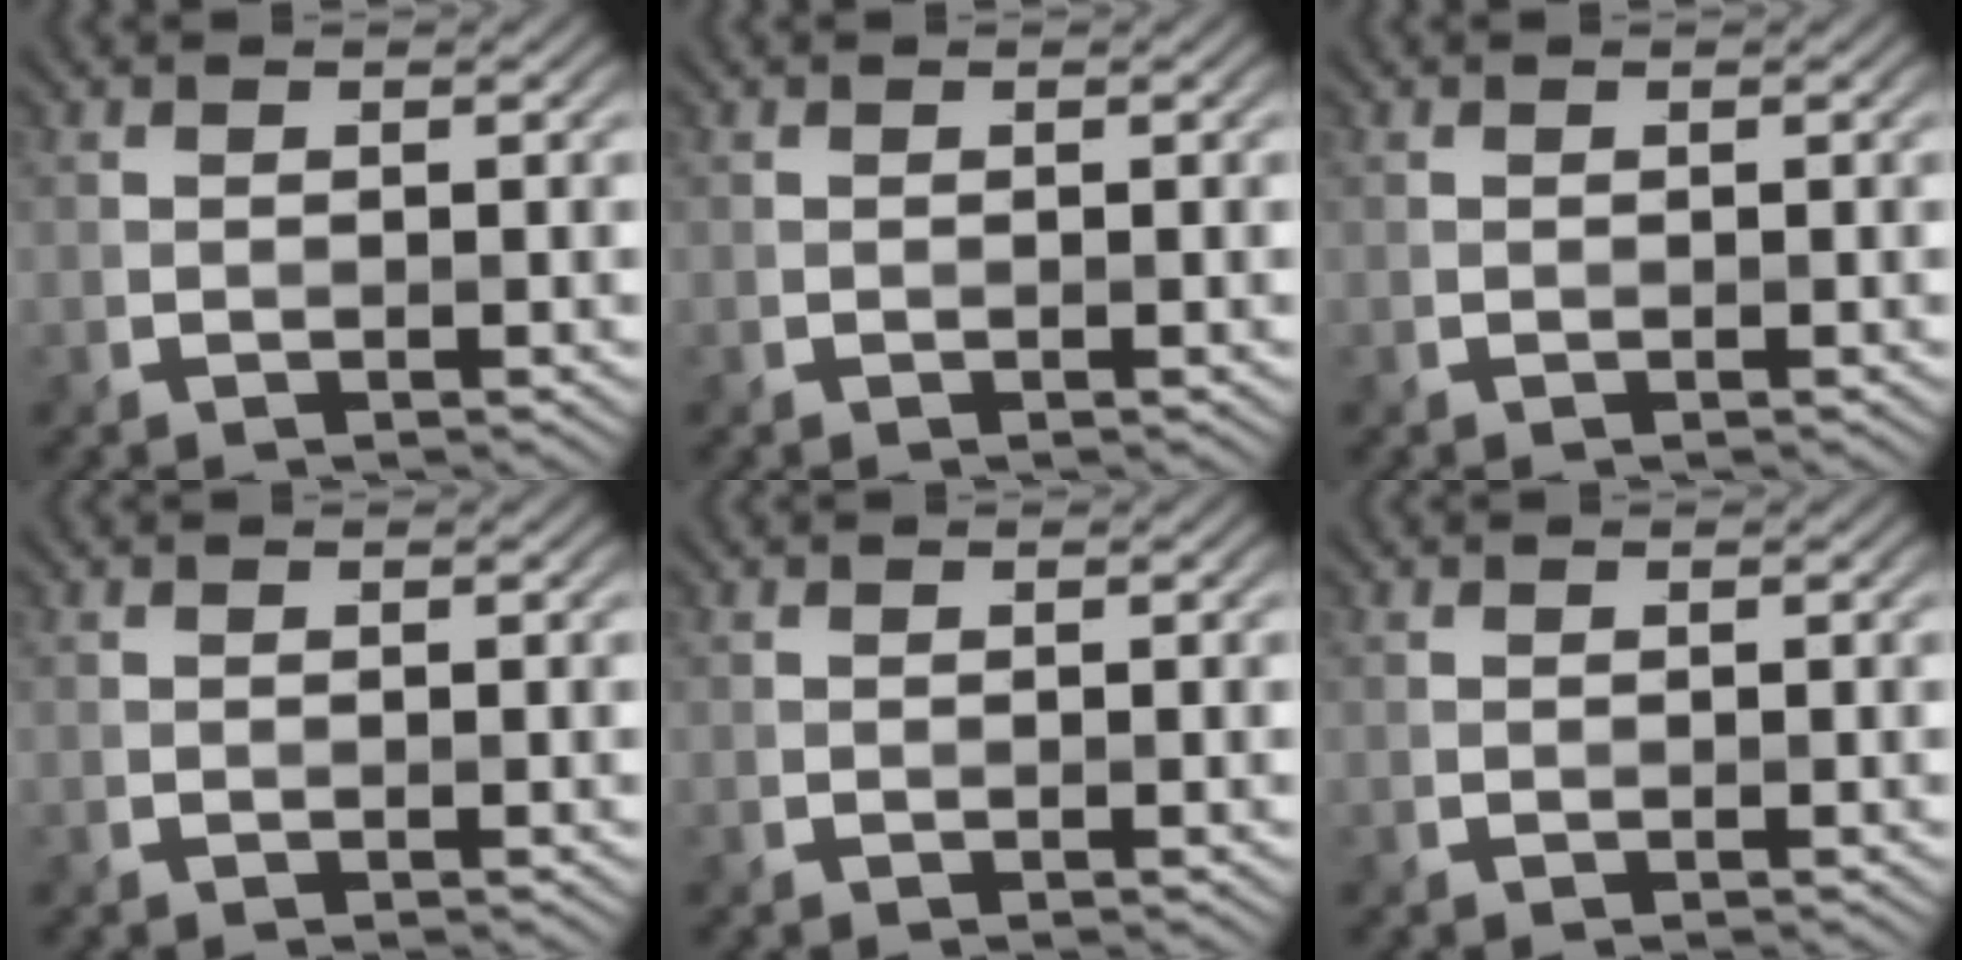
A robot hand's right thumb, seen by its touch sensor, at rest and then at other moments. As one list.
[{"total": 0.0}, {"total": 0.0}, {"total": 0.0}, {"total": 0.0}, {"total": 0.0}]